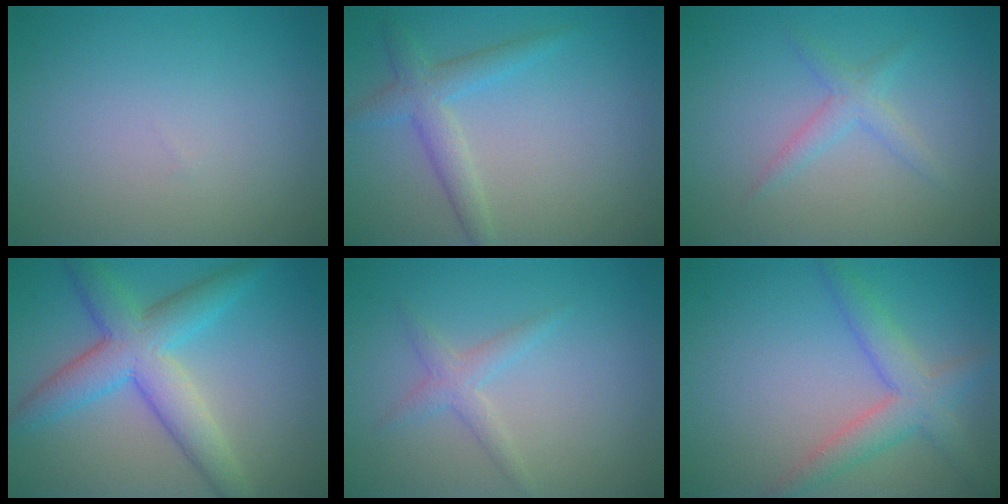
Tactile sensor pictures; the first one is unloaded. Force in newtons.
{"total": 2.8, "press": 2.8, "slide": 0.0}
{"total": 1.8, "press": 1.8, "slide": 0.2}
{"total": 6.4, "press": 6.4, "slide": 0.1}
{"total": 1.9, "press": 1.9, "slide": 0.0}
{"total": 3.8, "press": 3.8, "slide": 0.2}